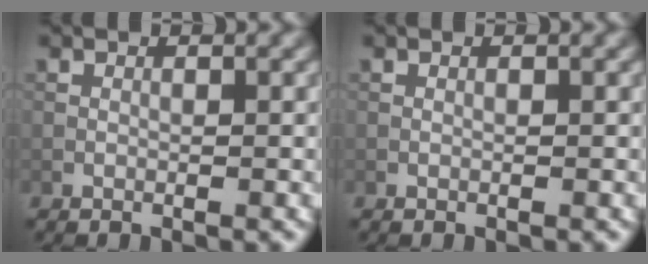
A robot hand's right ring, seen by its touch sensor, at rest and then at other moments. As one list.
[{"total": 0.0}]